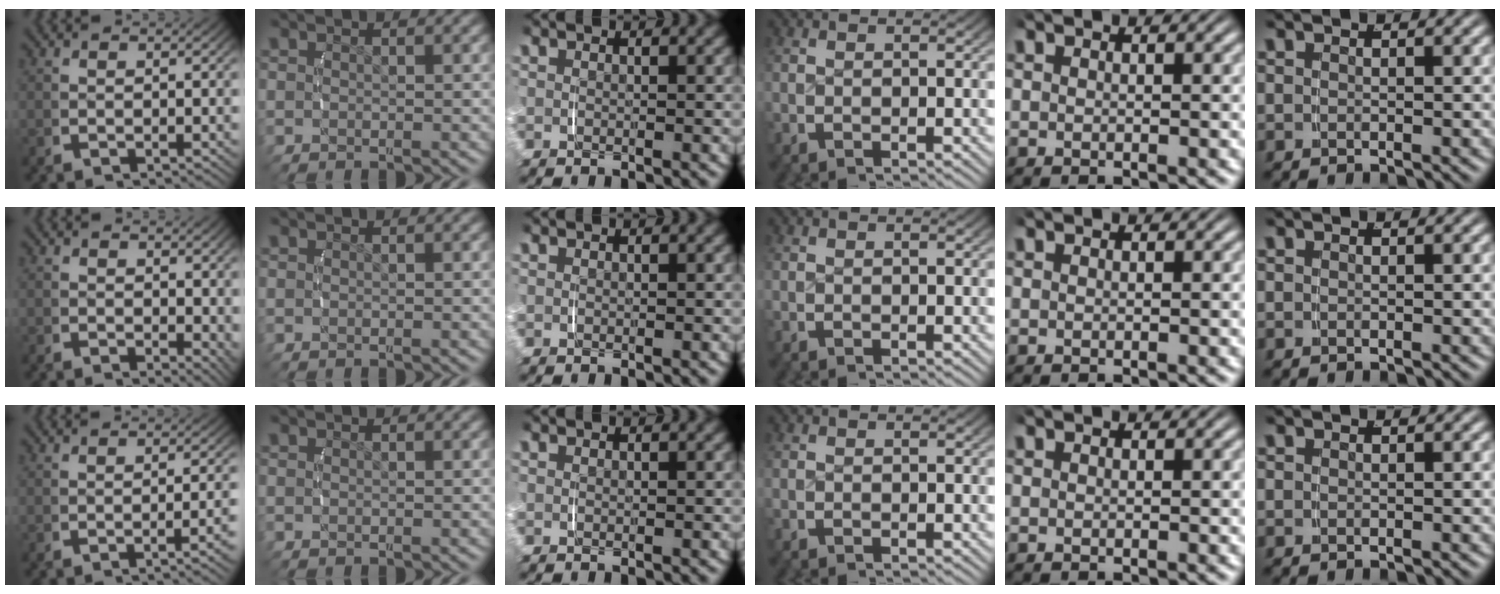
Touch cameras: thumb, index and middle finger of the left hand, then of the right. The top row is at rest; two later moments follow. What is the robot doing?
{"motion": "lift_and_place", "object": "measuring cup"}